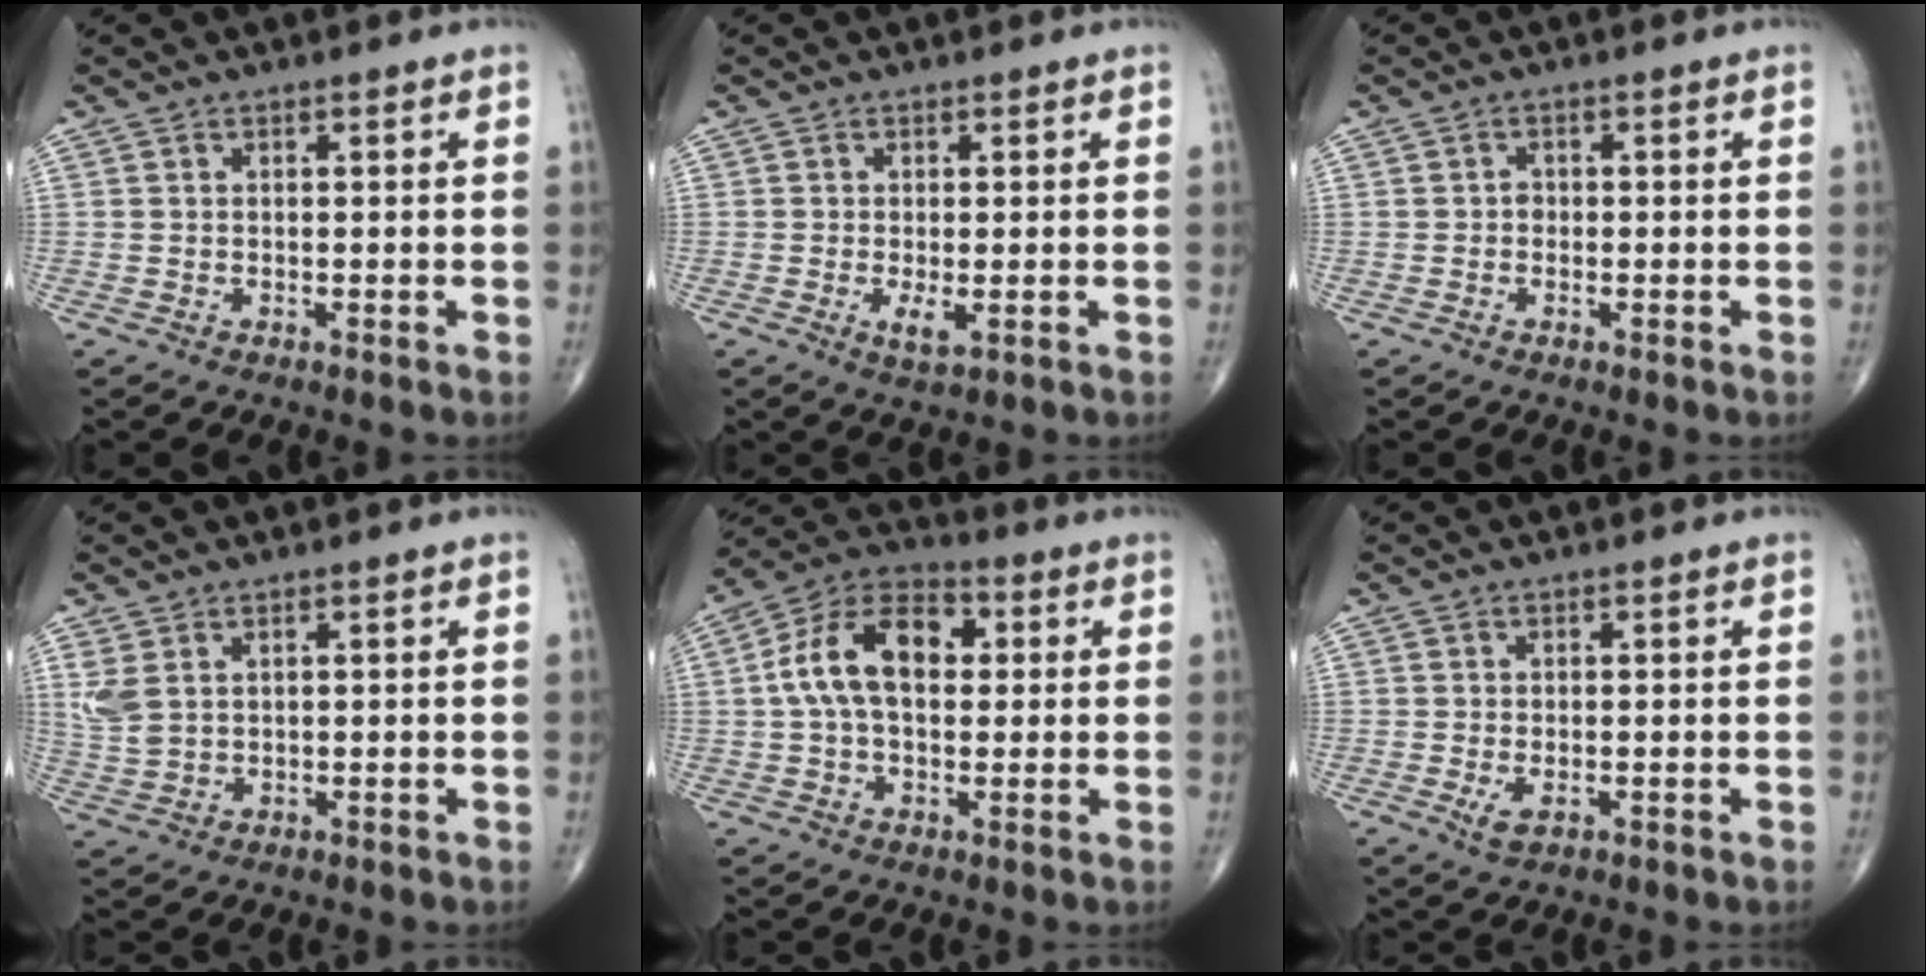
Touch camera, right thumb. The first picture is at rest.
{"total": 2.7, "force": [-0.6, 0.9, 2.5], "torque": [-0.048, -0.008, -0.009]}
{"total": 1.0, "force": [-0.2, 0.9, 0.5], "torque": [0.000, 0.004, -0.006]}
{"total": 4.2, "force": [1.7, 2.5, 2.9], "torque": [-0.071, -0.002, 0.046]}
{"total": 14.1, "force": [1.9, 8.6, 11.0], "torque": [-0.191, 0.031, 0.023]}
{"total": 2.0, "force": [-0.5, 1.0, 1.7], "torque": [-0.031, -0.004, -0.008]}